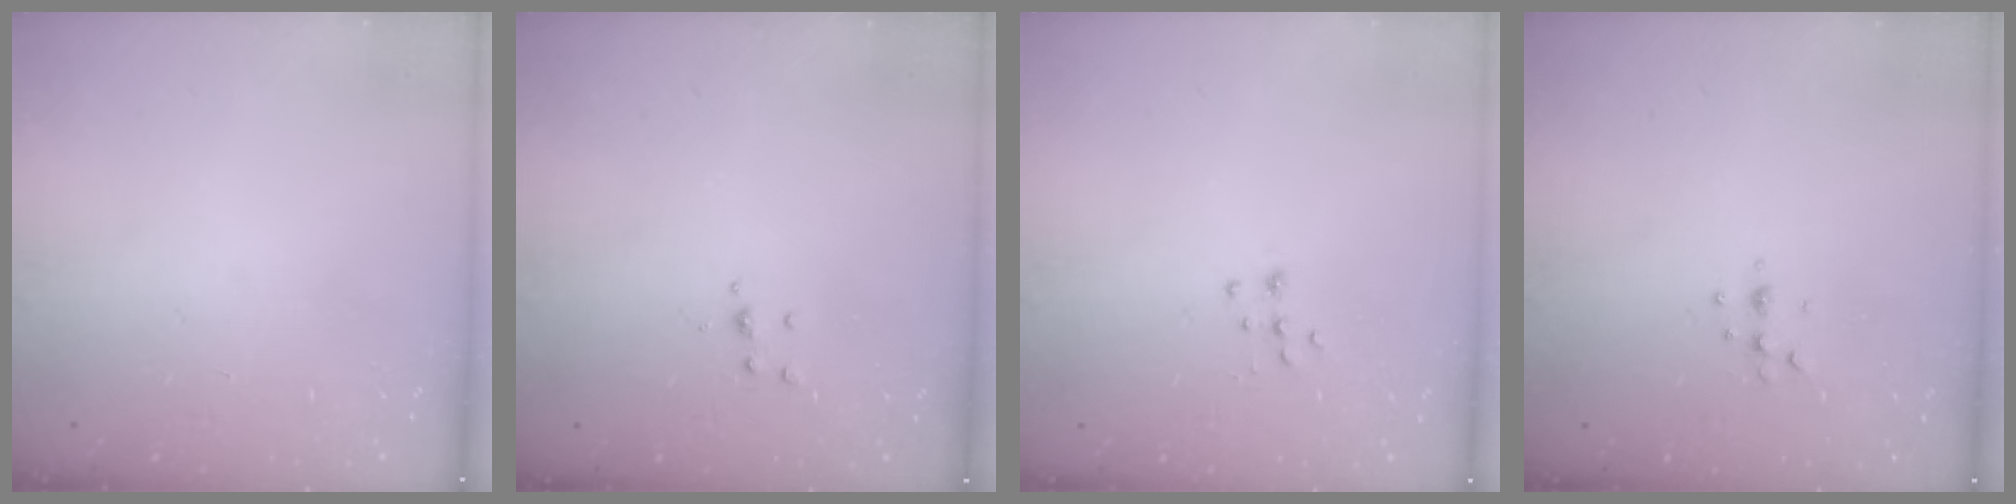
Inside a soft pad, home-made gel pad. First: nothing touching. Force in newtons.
{"total": 3.3, "press": 3.3, "slide": 0.4}
{"total": 6.8, "press": 6.8, "slide": 0.5}
{"total": 4.5, "press": 4.4, "slide": 0.8}